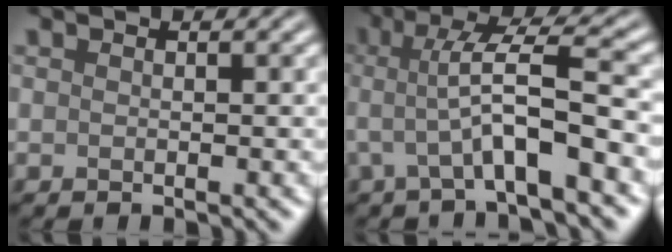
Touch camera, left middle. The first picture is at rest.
{"total": 5.8, "force": [-0.6, 1.0, 5.7], "torque": [-0.103, 0.014, -0.018]}